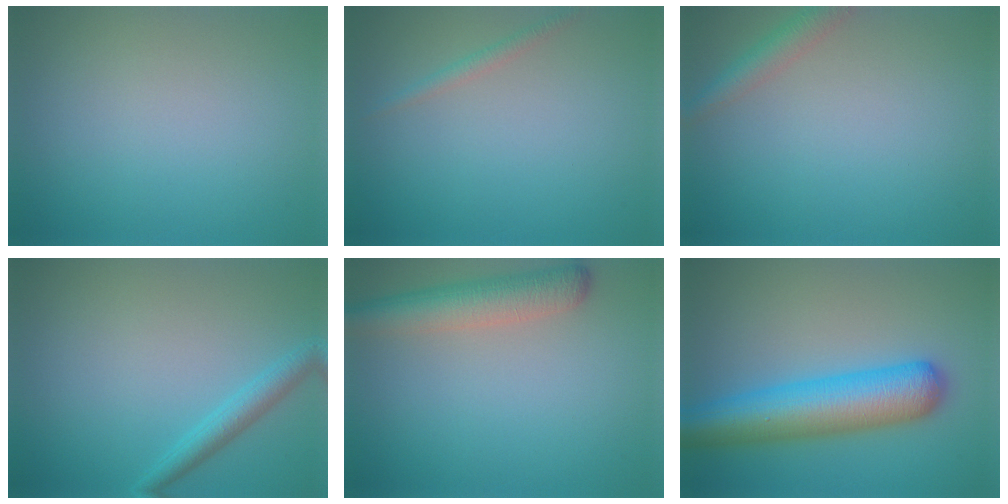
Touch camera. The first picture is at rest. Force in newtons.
{"total": 1.1, "press": 1.1, "slide": 0.0}
{"total": 2.4, "press": 2.4, "slide": 0.1}
{"total": 2.2, "press": 2.2, "slide": 0.2}
{"total": 4.7, "press": 4.7, "slide": 0.4}
{"total": 8.4, "press": 8.4, "slide": 0.3}